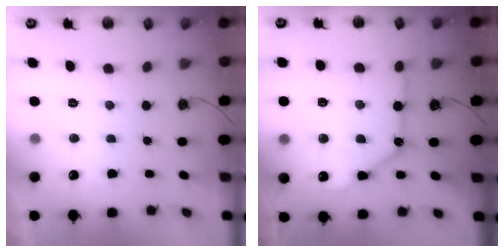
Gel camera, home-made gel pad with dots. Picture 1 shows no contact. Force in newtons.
{"total": 13.2, "press": 13.1, "slide": 1.9}